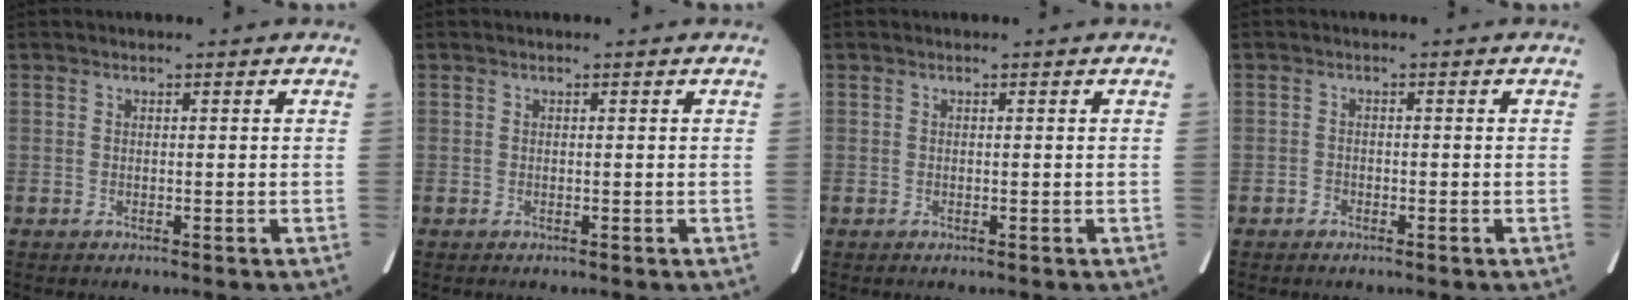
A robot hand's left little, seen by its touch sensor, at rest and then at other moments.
{"total": 0.0}
{"total": 0.0}
{"total": 1.0, "force": [-0.7, 0.6, 0.1], "torque": [-0.002, 0.003, -0.016]}